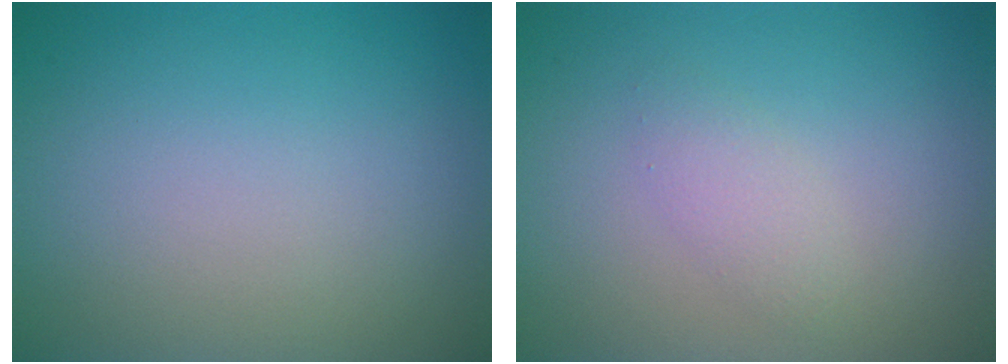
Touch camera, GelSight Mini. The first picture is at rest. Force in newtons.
{"total": 1.6, "press": 1.6, "slide": 0.1}